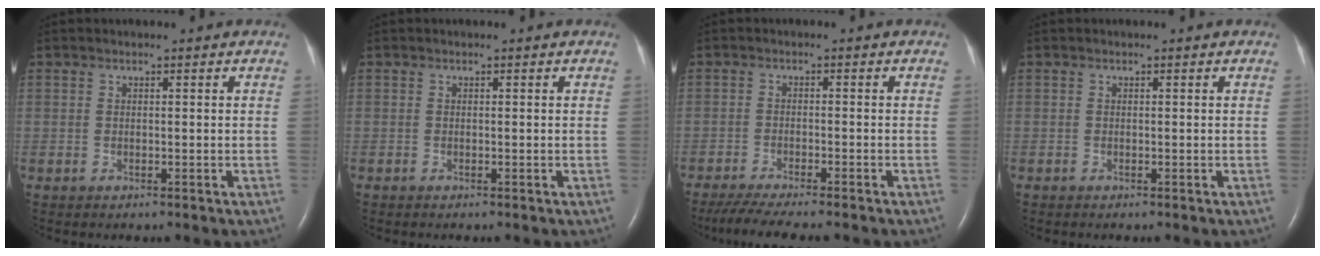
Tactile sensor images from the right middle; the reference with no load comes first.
{"total": 0.0}
{"total": 8.6, "force": [-7.4, 0.5, 4.4], "torque": [-0.068, -0.019, -0.116]}
{"total": 0.0}